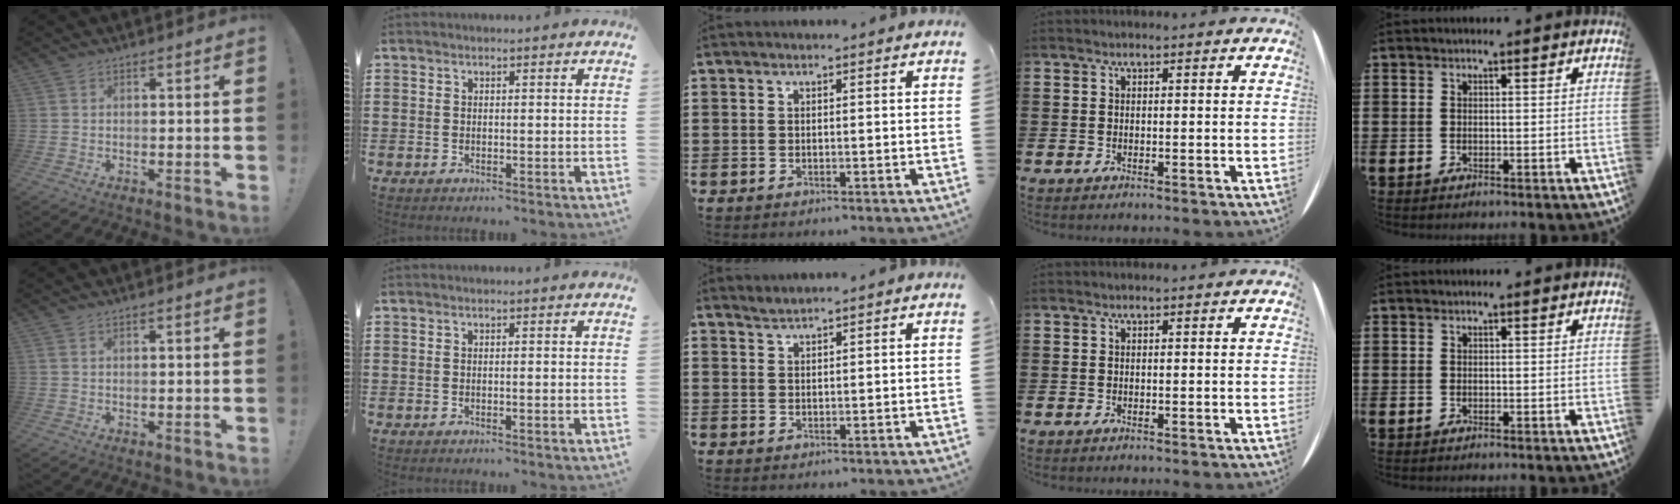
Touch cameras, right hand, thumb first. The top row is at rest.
{"thumb": {"total": 1.0, "force": [0.6, 0.1, 0.8], "torque": [-0.021, 0.003, 0.012]}, "index": {"total": 0.6, "force": [-0.2, -0.1, 0.5], "torque": [-0.008, -0.004, -0.003]}, "middle": {"total": 1.3, "force": [1.2, -0.1, -0.4], "torque": [0.004, -0.001, 0.024]}}